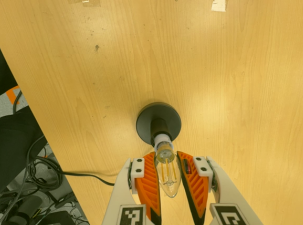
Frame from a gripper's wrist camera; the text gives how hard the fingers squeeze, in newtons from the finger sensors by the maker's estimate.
{"total": 14.8, "left": 14.3, "right": 15.3}